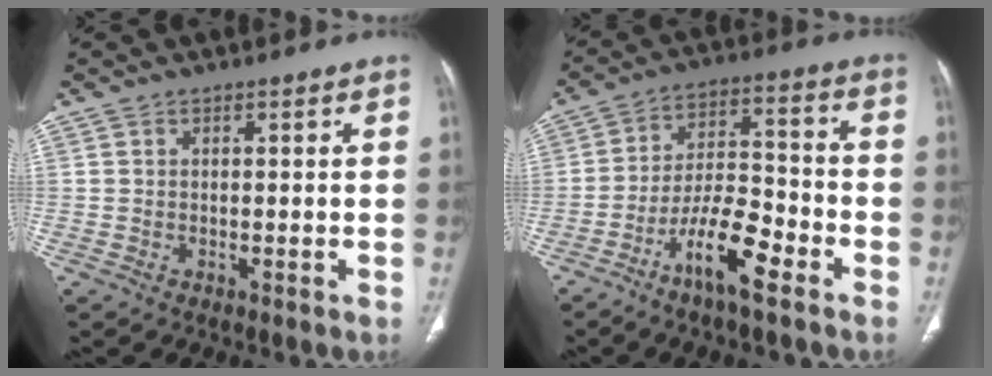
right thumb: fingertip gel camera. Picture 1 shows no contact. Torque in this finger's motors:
{"motor_torque": [-0.02, 0.23, 0.18, 0.30, 0.00]}